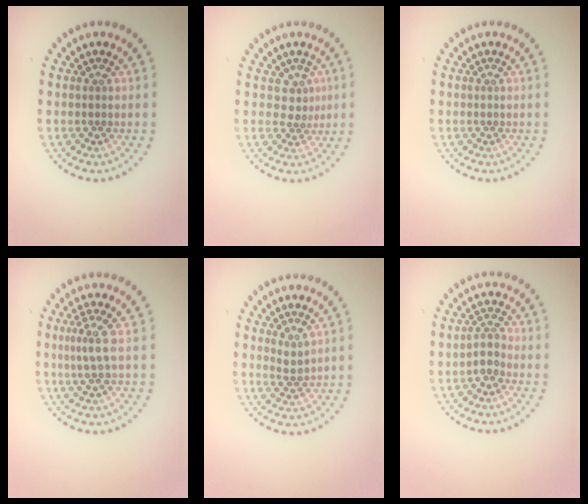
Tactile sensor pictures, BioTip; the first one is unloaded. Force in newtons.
{"total": 1.7, "press": 1.1, "slide": 1.3}
{"total": 0.0}
{"total": 2.2, "press": 1.5, "slide": 1.6}
{"total": 1.2, "press": 0.9, "slide": 0.8}
{"total": 1.7, "press": 1.2, "slide": 1.2}